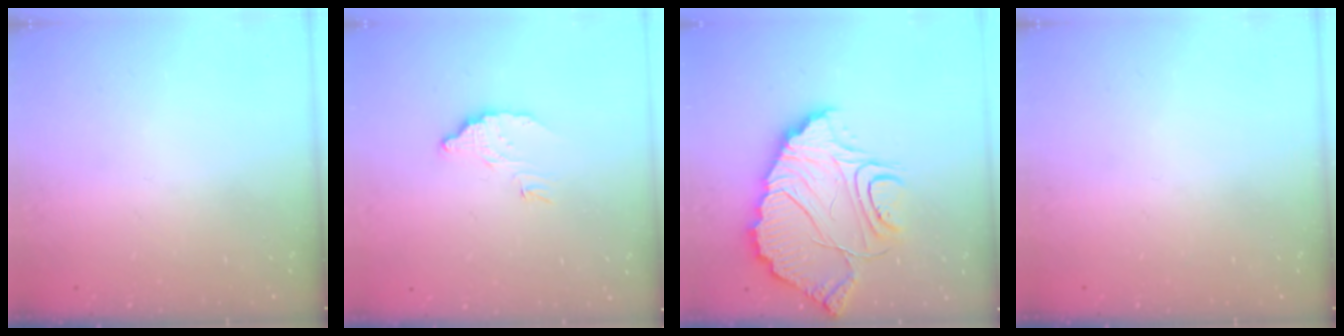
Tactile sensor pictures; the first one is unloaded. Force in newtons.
{"total": 6.3, "press": 6.3, "slide": 0.2}
{"total": 14.7, "press": 14.7, "slide": 1.3}
{"total": 0.0}